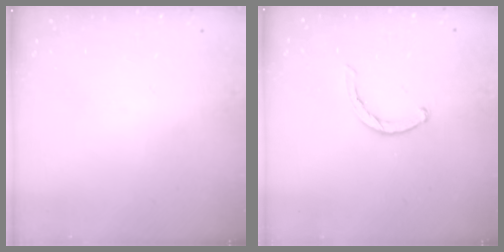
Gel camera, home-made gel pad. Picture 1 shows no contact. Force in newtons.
{"total": 1.8, "press": 1.8, "slide": 0.3}